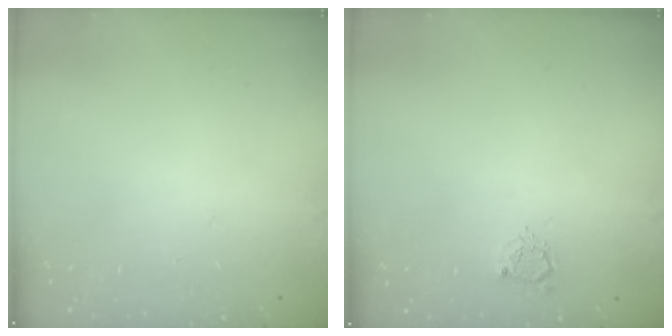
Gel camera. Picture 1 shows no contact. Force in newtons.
{"total": 3.5, "press": 3.5, "slide": 0.5}